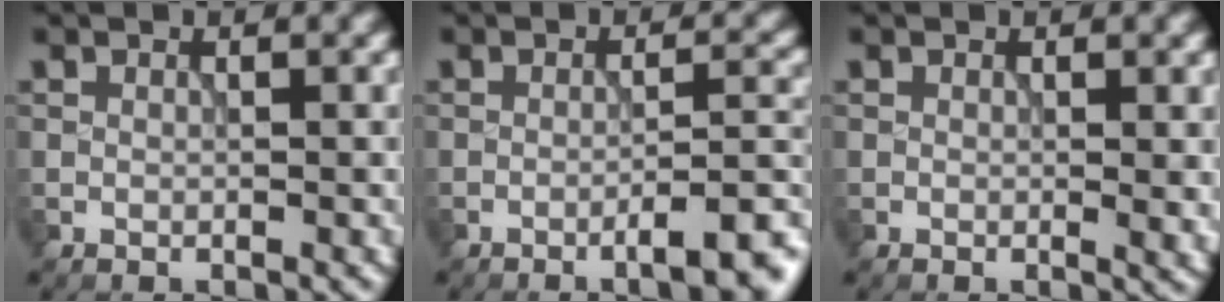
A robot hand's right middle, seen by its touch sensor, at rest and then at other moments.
{"total": 5.6, "force": [-3.3, 1.3, 4.3], "torque": [-0.047, 0.008, -0.046]}
{"total": 1.3, "force": [0.2, 0.3, 1.2], "torque": [-0.014, -0.007, 0.002]}